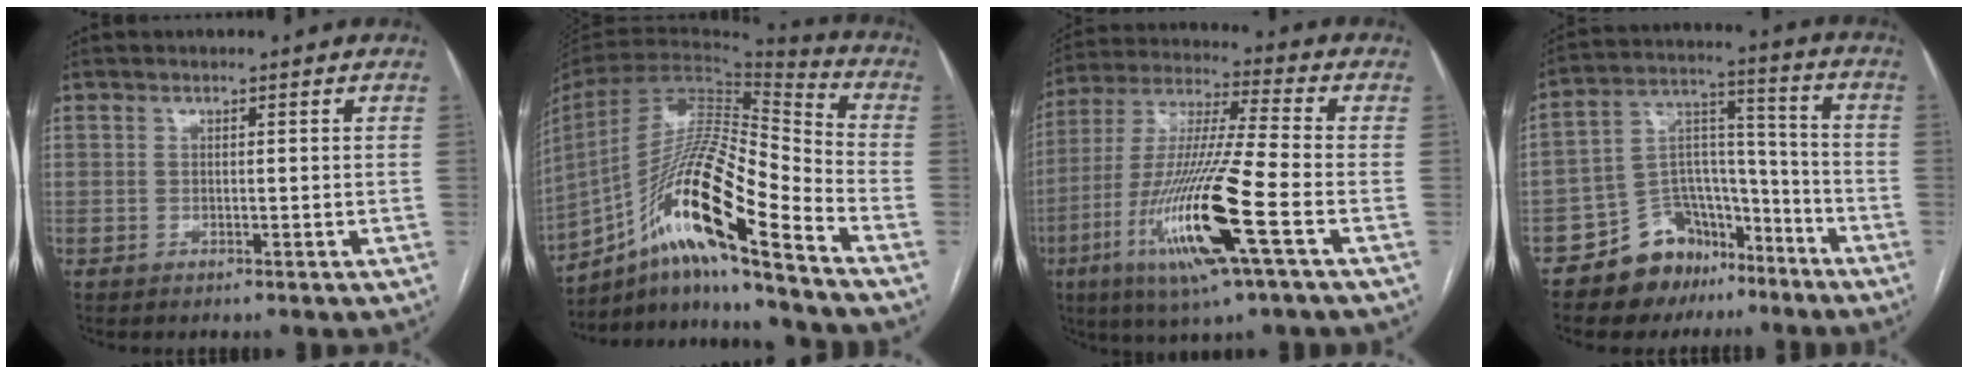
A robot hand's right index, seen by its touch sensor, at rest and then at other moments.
{"total": 20.6, "force": [-12.2, 1.6, 16.5], "torque": [-0.330, -0.003, -0.222]}
{"total": 18.7, "force": [-6.8, 0.4, 17.4], "torque": [-0.368, -0.027, -0.130]}
{"total": 12.7, "force": [-9.2, 7.9, 3.6], "torque": [-0.057, 0.070, -0.149]}